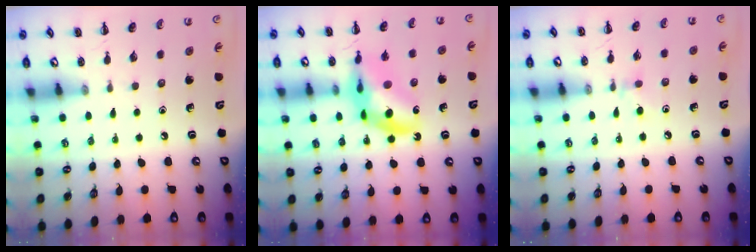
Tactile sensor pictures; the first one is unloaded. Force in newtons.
{"total": 12.2, "press": 11.7, "slide": 3.5}
{"total": 3.8, "press": 3.4, "slide": 1.5}